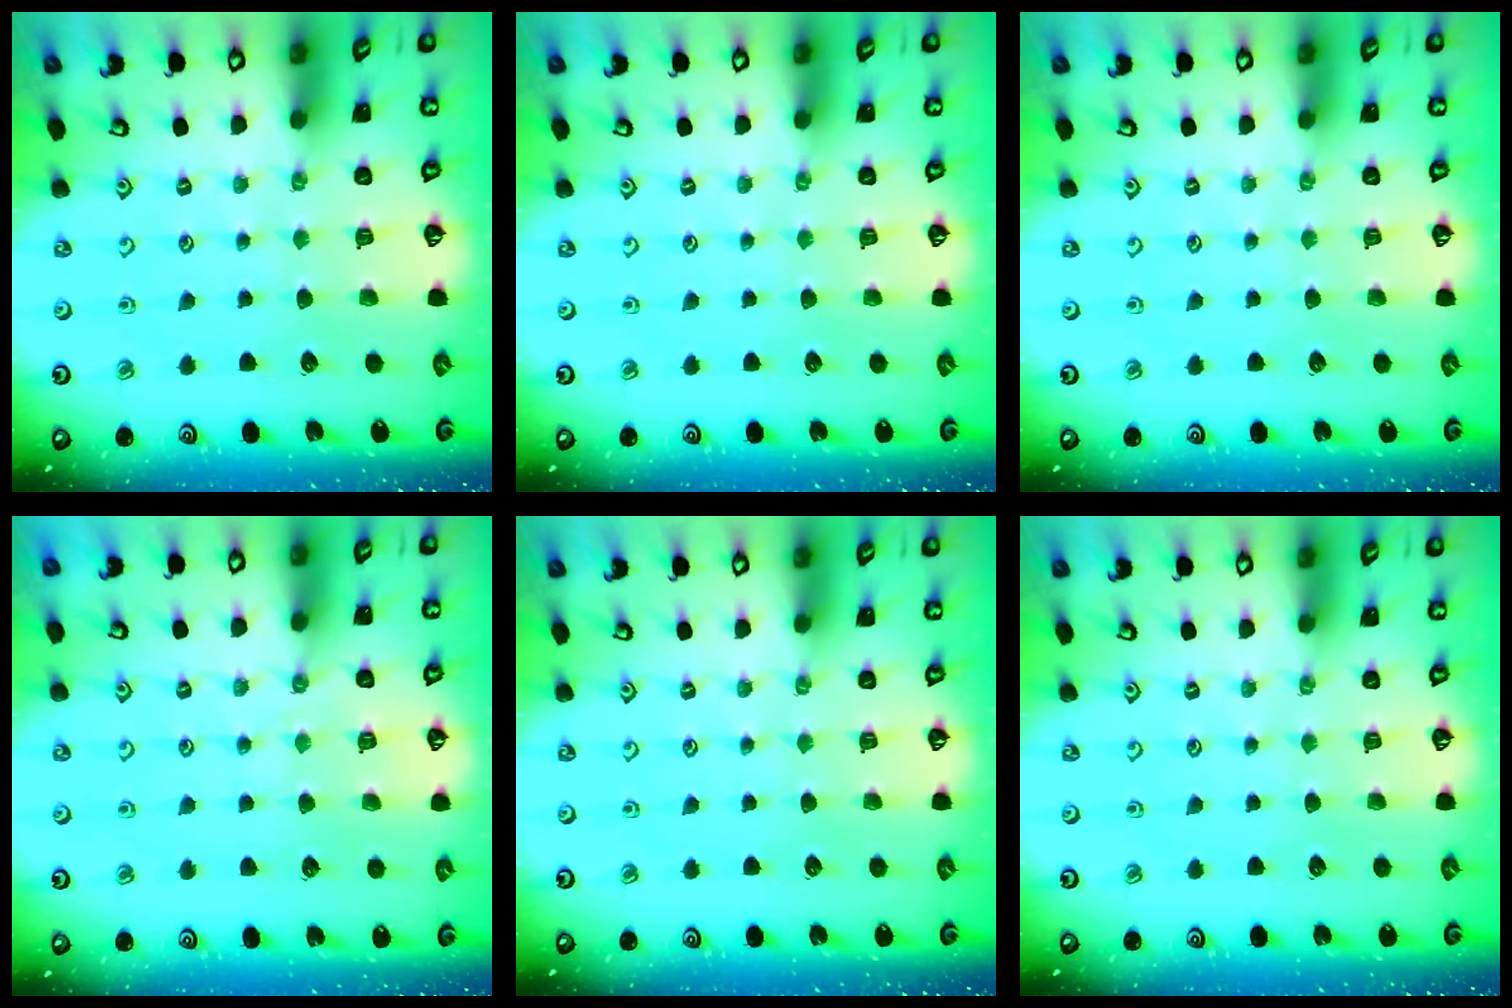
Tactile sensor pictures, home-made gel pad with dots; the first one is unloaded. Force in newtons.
{"total": 0.0}
{"total": 0.0}
{"total": 2.8, "press": 2.8, "slide": 0.3}
{"total": 0.0}
{"total": 0.0}